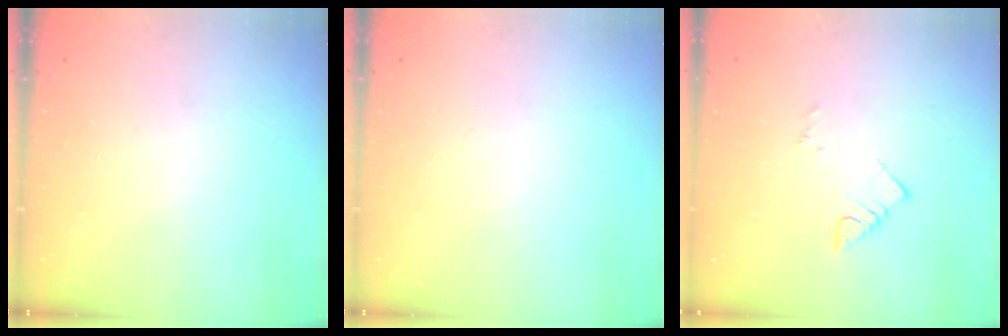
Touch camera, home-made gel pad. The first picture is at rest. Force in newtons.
{"total": 0.0}
{"total": 4.5, "press": 4.5, "slide": 0.4}